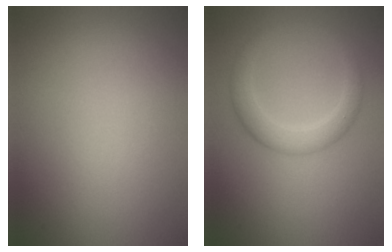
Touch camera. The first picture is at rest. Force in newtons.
{"total": 2.8, "press": 2.8, "slide": 0.1}